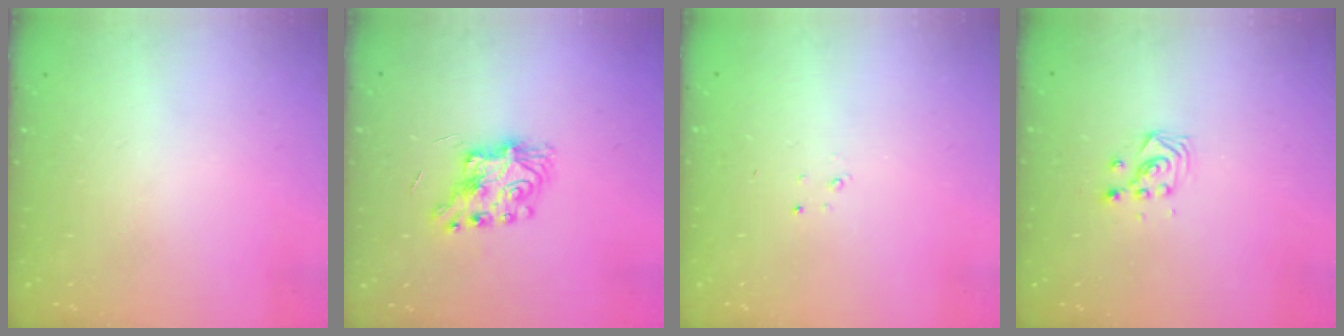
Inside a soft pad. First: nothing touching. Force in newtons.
{"total": 7.9, "press": 7.9, "slide": 0.3}
{"total": 1.5, "press": 1.5, "slide": 0.2}
{"total": 2.9, "press": 2.9, "slide": 0.4}